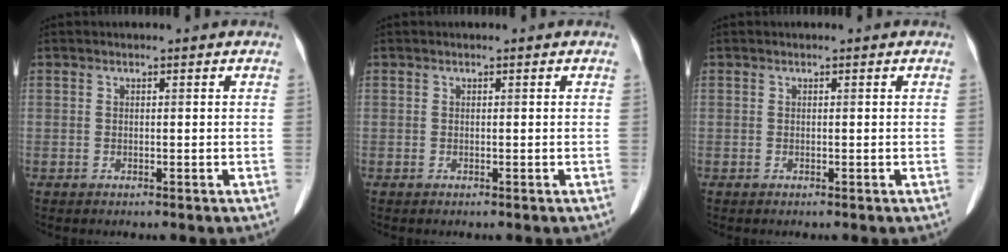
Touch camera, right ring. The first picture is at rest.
{"total": 0.0}
{"total": 0.0}